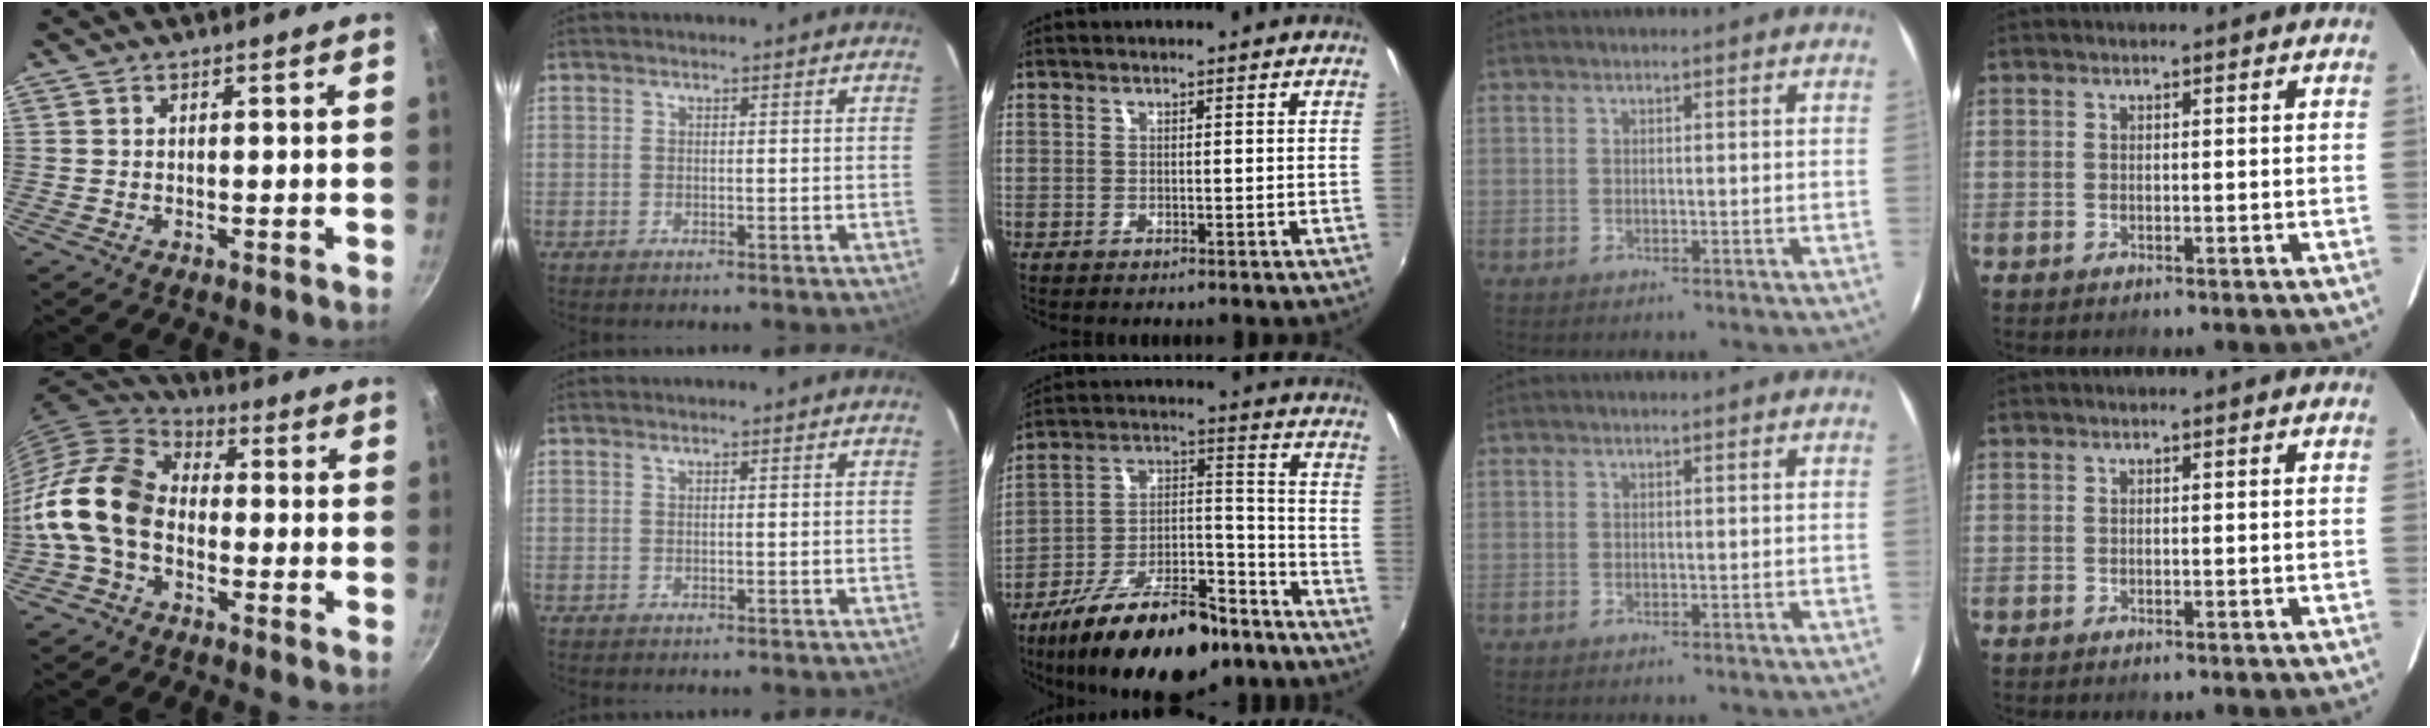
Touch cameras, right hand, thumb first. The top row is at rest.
{"thumb": {"total": 14.3, "force": [-3.0, 9.9, 9.9], "torque": [-0.166, 0.038, -0.082]}, "middle": {"total": 23.2, "force": [-16.0, 8.9, 14.3], "torque": [-0.244, -0.004, -0.244]}}